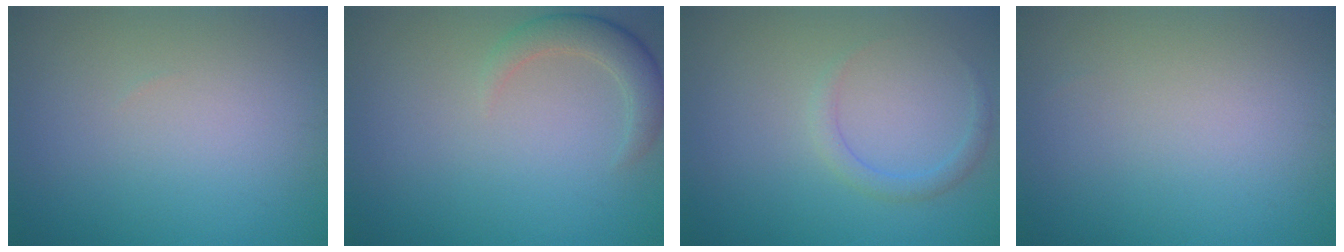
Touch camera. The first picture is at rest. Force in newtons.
{"total": 2.8, "press": 2.7, "slide": 0.4}
{"total": 1.4, "press": 1.4, "slide": 0.2}
{"total": 0.0}